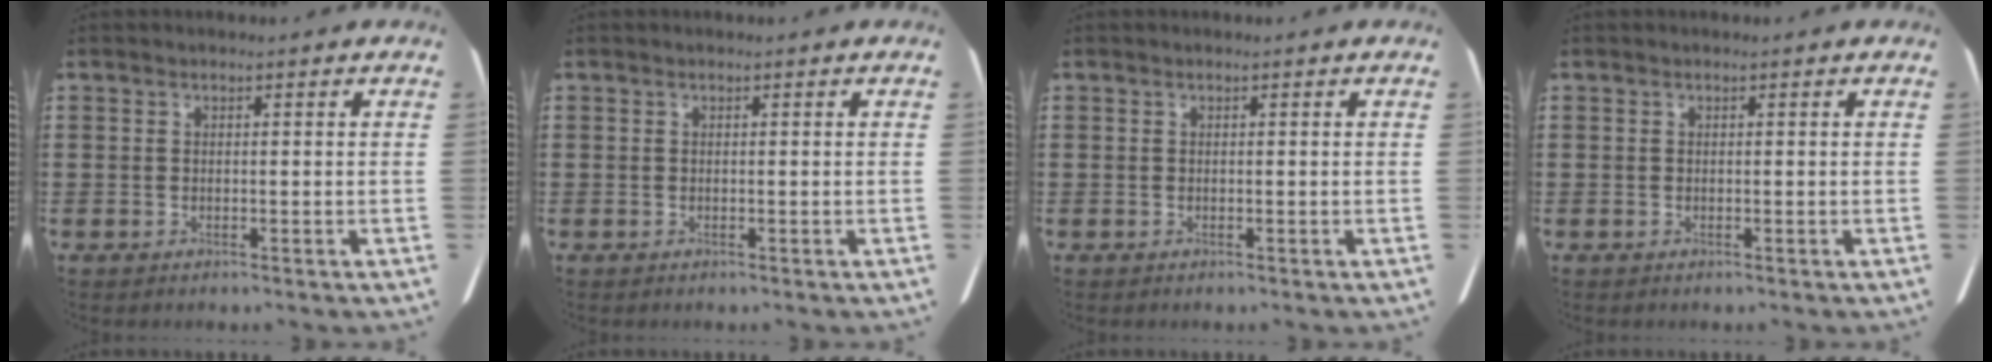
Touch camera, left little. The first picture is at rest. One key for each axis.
{"total": 0.0}
{"total": 0.0}
{"total": 0.0}